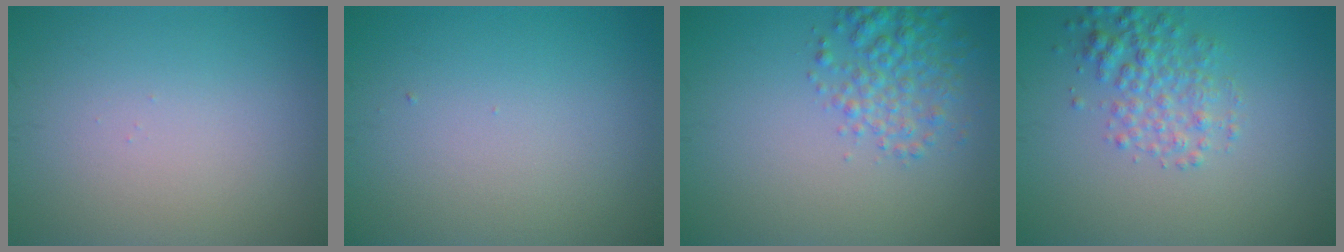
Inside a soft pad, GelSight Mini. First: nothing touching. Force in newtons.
{"total": 0.0}
{"total": 3.4, "press": 3.4, "slide": 0.1}
{"total": 3.2, "press": 3.2, "slide": 0.2}